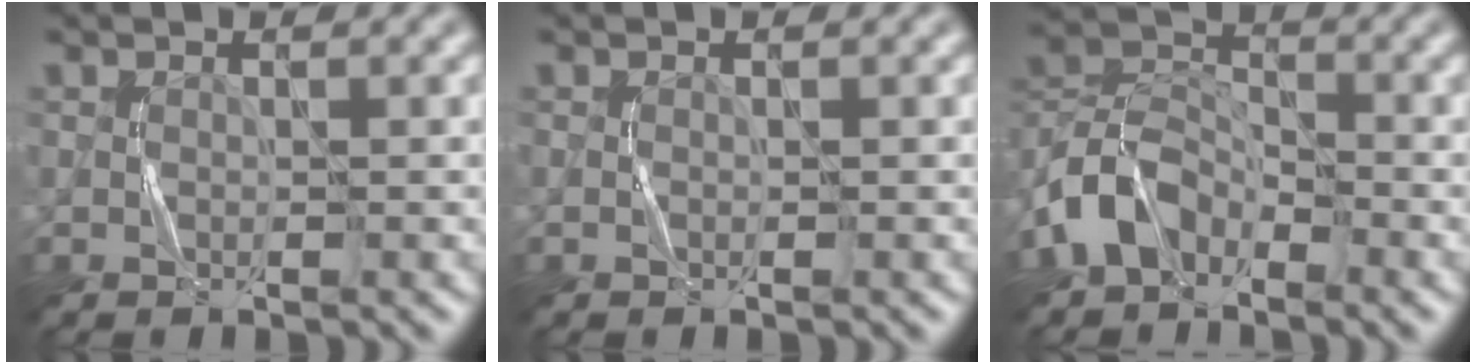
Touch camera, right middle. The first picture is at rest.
{"total": 0.0}
{"total": 5.4, "force": [-3.2, 3.5, 2.6], "torque": [-0.058, 0.003, -0.081]}